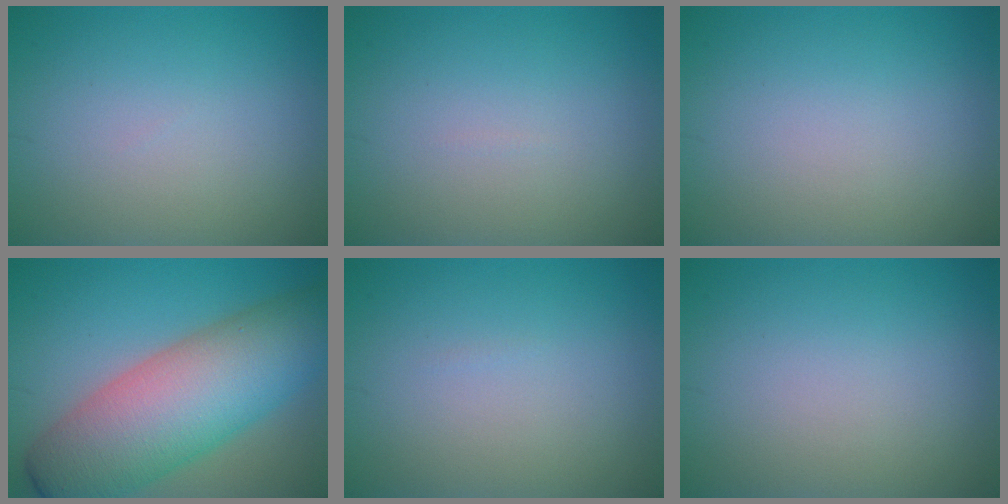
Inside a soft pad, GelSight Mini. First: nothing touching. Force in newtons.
{"total": 0.0}
{"total": 0.0}
{"total": 12.0, "press": 12.0, "slide": 0.5}
{"total": 0.0}
{"total": 0.0}